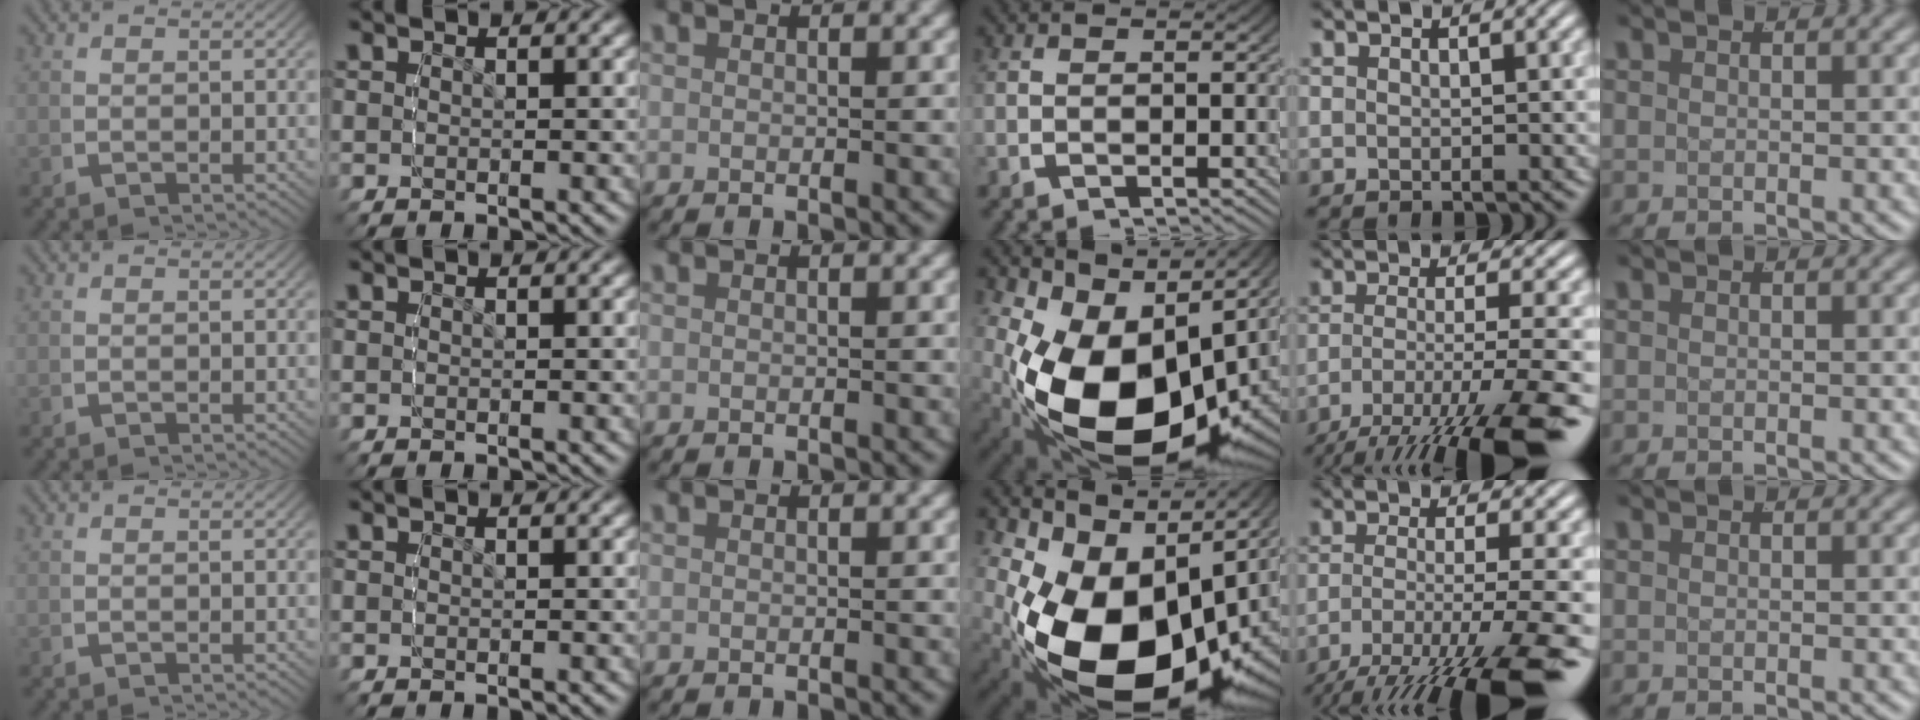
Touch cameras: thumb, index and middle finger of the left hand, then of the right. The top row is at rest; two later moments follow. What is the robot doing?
{"motion": "lift_and_place", "object": "markers"}